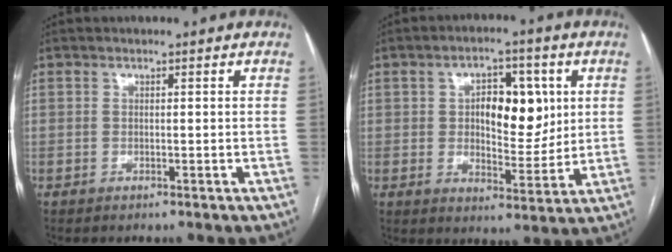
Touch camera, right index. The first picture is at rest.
{"total": 9.9, "force": [2.2, 5.0, 8.2], "torque": [-0.120, 0.014, 0.040]}